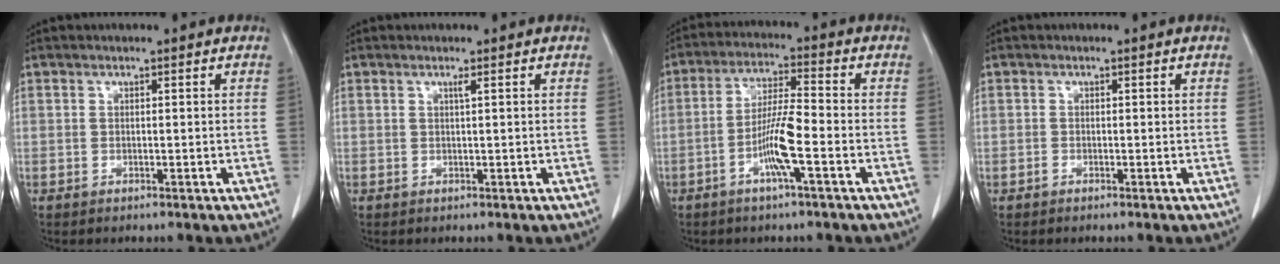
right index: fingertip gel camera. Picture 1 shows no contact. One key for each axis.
{"total": 0.6, "fx": 0.3, "fy": -0.2, "fz": 0.5, "tx": -0.015, "ty": -0.002, "tz": 0.009}
{"total": 7.6, "fx": -2.9, "fy": 0.1, "fz": 7.0, "tx": -0.142, "ty": 0.001, "tz": -0.057}
{"total": 0.6, "fx": -0.3, "fy": 0.5, "fz": 0.0, "tx": 0.000, "ty": 0.005, "tz": -0.008}